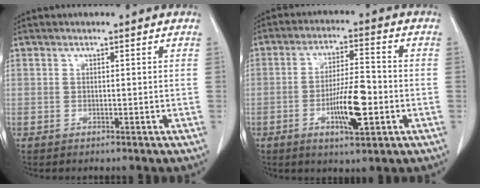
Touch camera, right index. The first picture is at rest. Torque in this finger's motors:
{"motor_torque": [0.23, 0.15, 0.24, 0.07]}